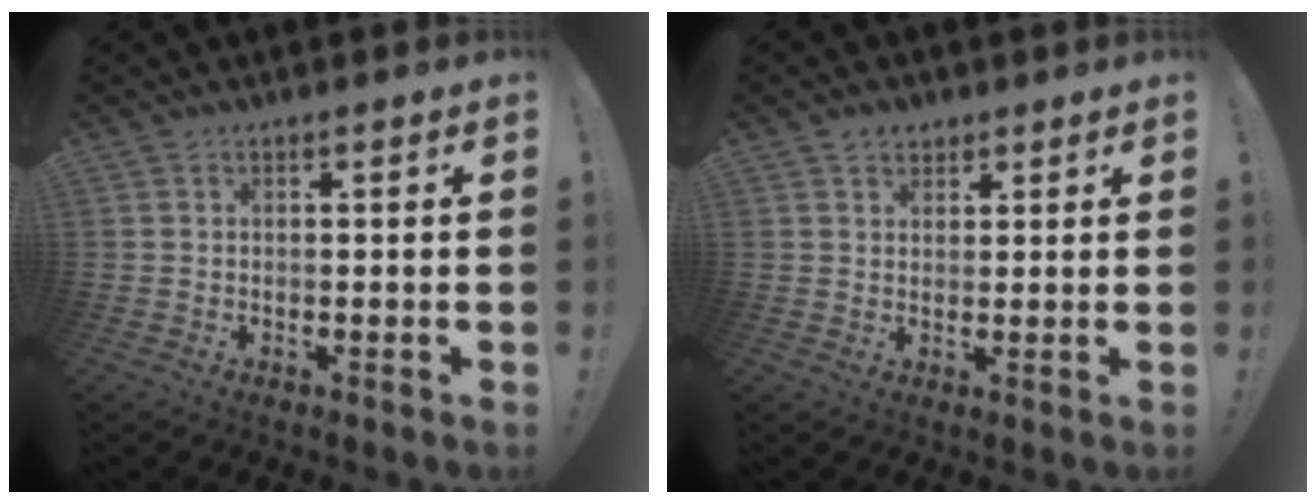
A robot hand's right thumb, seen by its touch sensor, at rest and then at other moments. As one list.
[{"total": 3.5, "force": [2.3, 2.4, 0.9], "torque": [-0.007, -0.009, 0.041]}]